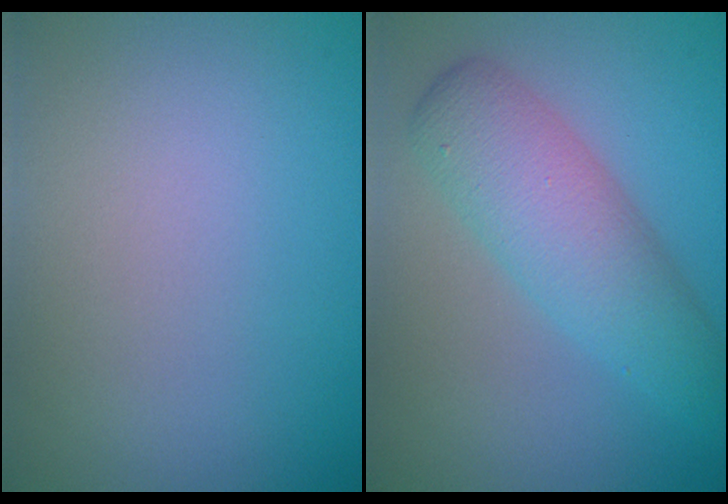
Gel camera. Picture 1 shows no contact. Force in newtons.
{"total": 5.3, "press": 5.3, "slide": 0.1}